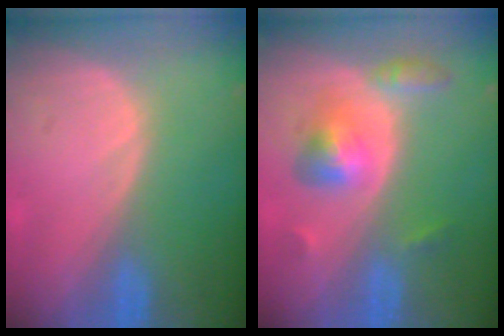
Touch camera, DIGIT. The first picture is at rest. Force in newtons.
{"total": 5.6, "press": 5.6, "slide": 0.2}